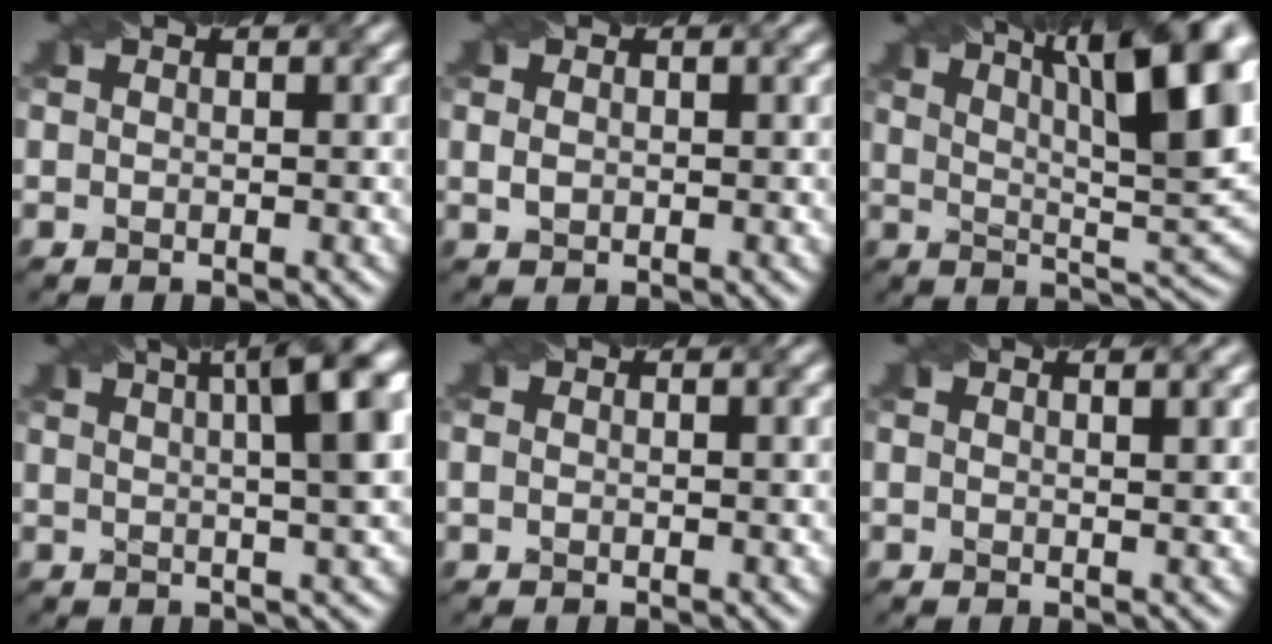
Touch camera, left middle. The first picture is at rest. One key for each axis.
{"total": 1.3, "fx": 0.2, "fy": 1.0, "fz": 0.9, "tx": -0.021, "ty": 0.000, "tz": 0.006}
{"total": 14.0, "fx": 6.4, "fy": 3.9, "fz": 11.8, "tx": -0.156, "ty": 0.017, "tz": 0.099}
{"total": 11.4, "fx": 3.7, "fy": 4.1, "fz": 10.0, "tx": -0.078, "ty": 0.055, "tz": 0.026}
{"total": 1.1, "fx": 0.1, "fy": 0.7, "fz": 0.8, "tx": -0.016, "ty": -0.001, "tz": 0.006}
{"total": 2.0, "fx": 1.2, "fy": 0.6, "fz": 1.5, "tx": -0.011, "ty": 0.005, "tz": 0.002}